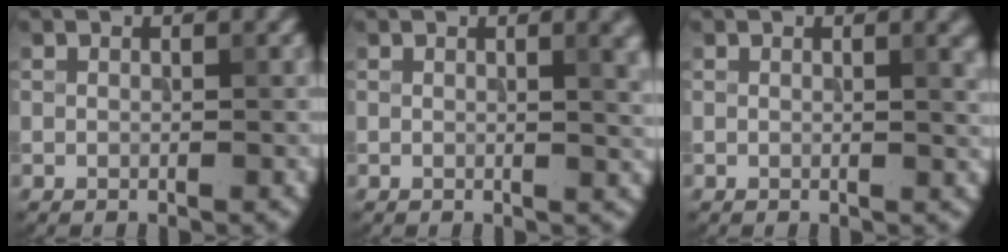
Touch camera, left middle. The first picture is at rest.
{"total": 2.7, "force": [0.9, 0.7, 2.5], "torque": [-0.025, 0.001, 0.012]}
{"total": 1.7, "force": [0.8, 0.4, 1.5], "torque": [-0.018, -0.001, 0.012]}